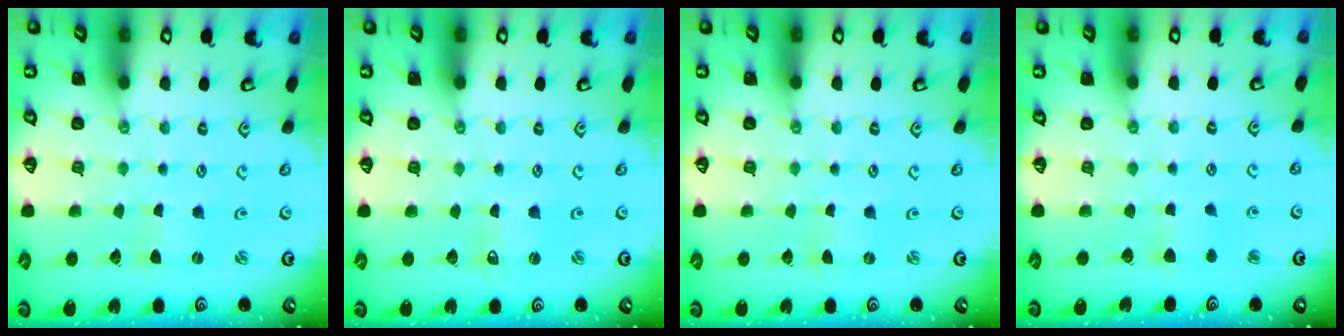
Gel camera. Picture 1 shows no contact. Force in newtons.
{"total": 0.7, "press": 0.7, "slide": 0.1}
{"total": 0.0}
{"total": 4.6, "press": 4.5, "slide": 0.6}